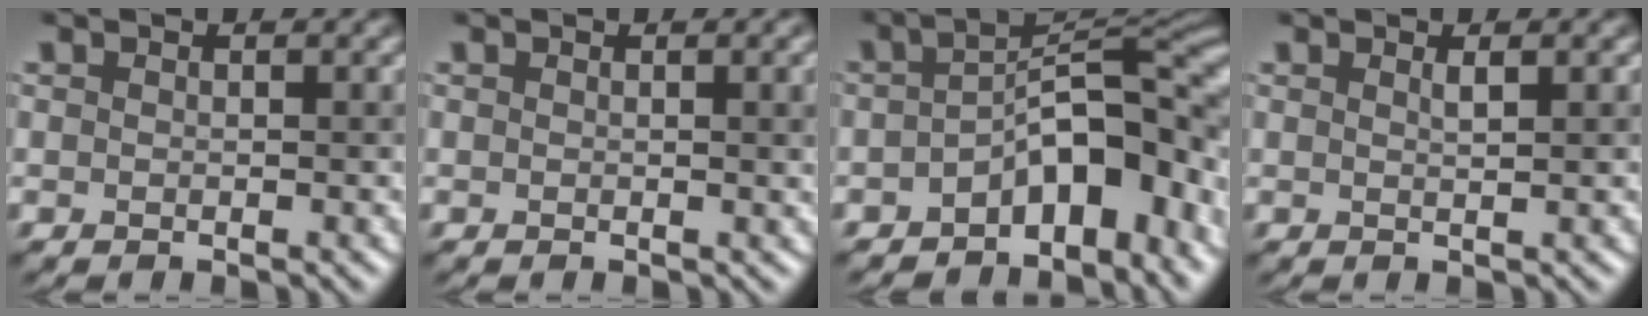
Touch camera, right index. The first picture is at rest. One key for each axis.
{"total": 2.6, "fx": 0.4, "fy": 0.9, "fz": 2.4, "tx": -0.016, "ty": 0.009, "tz": 0.001}
{"total": 8.7, "fx": -3.2, "fy": 3.9, "fz": 7.1, "tx": -0.082, "ty": 0.018, "tz": -0.057}
{"total": 0.8, "fx": 0.5, "fy": 0.2, "fz": 0.6, "tx": -0.002, "ty": 0.007, "tz": 0.008}